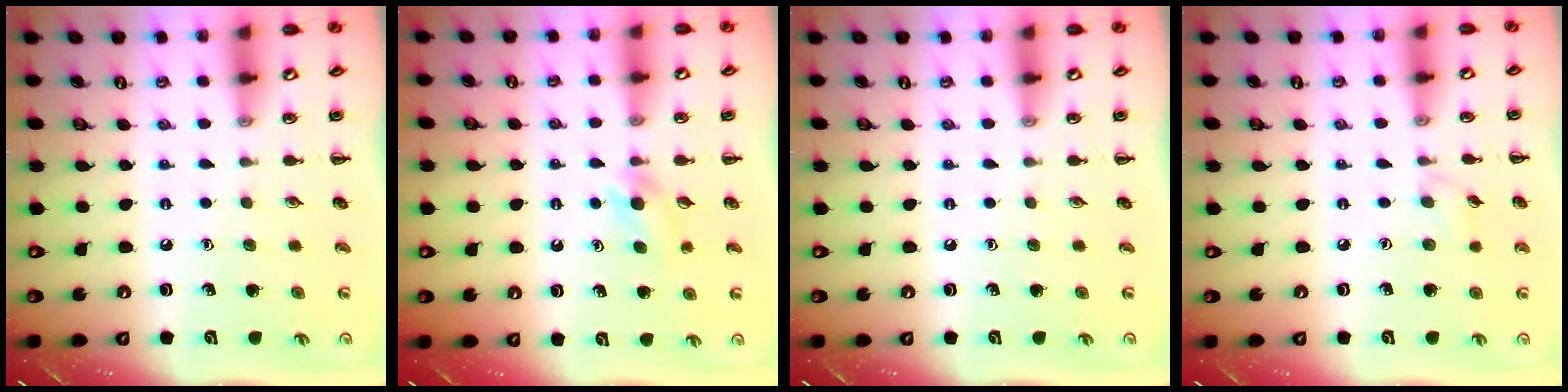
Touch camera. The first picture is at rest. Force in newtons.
{"total": 3.2, "press": 3.0, "slide": 1.2}
{"total": 0.0}
{"total": 3.9, "press": 3.6, "slide": 1.5}